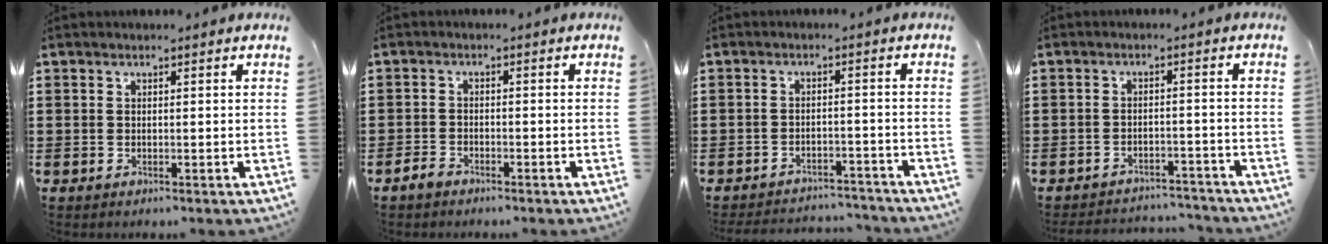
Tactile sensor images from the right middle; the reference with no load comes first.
{"total": 1.9, "force": [-1.6, 0.8, 0.8], "torque": [-0.024, -0.001, -0.033]}
{"total": 3.3, "force": [-3.3, 0.3, 0.0], "torque": [-0.007, 0.001, -0.070]}
{"total": 3.2, "force": [-3.2, 0.2, 0.0], "torque": [-0.007, 0.000, -0.068]}